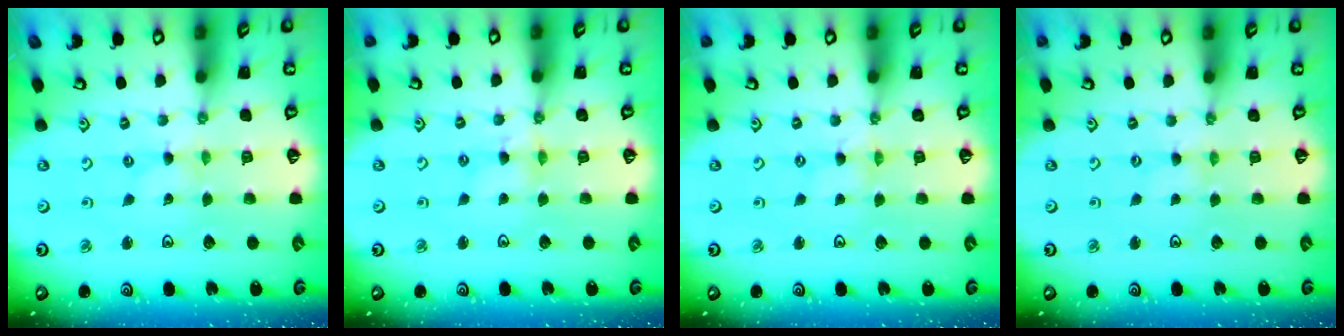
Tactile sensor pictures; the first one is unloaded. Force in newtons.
{"total": 3.3, "press": 3.3, "slide": 0.4}
{"total": 0.0}
{"total": 0.0}